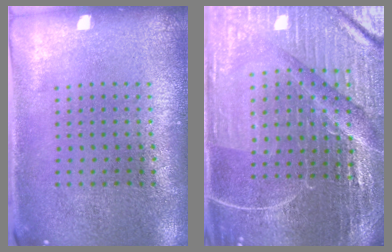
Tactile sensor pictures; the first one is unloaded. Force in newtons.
{"total": 5.2, "press": 4.9, "slide": 1.8}